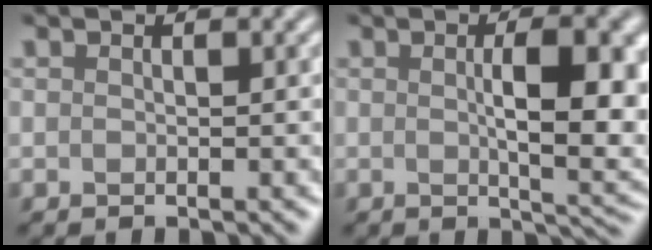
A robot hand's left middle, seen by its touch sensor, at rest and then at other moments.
{"total": 7.9, "force": [0.5, 2.3, 7.5], "torque": [-0.100, -0.002, 0.012]}